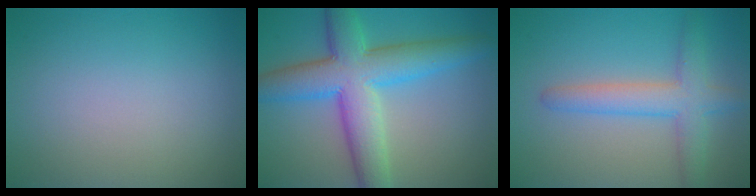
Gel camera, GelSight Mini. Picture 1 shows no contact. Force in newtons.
{"total": 8.8, "press": 8.8, "slide": 0.1}
{"total": 4.3, "press": 4.2, "slide": 0.2}